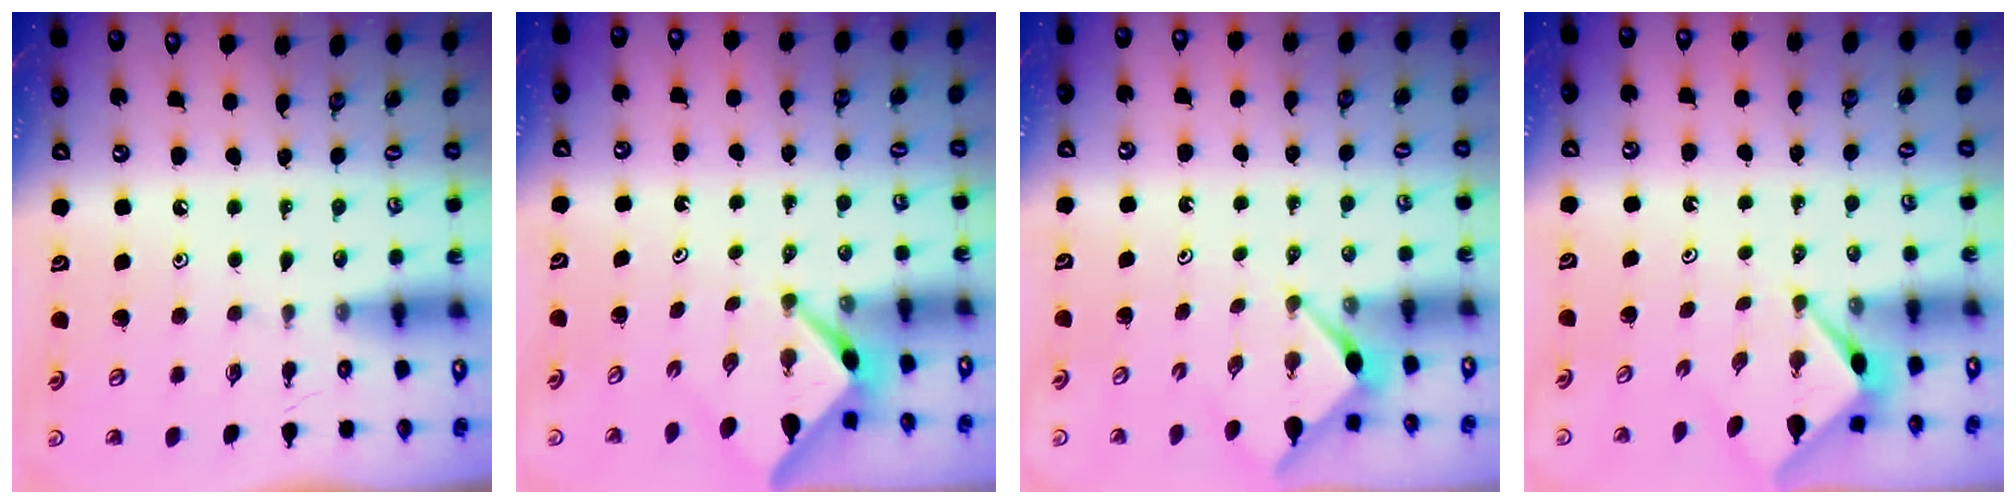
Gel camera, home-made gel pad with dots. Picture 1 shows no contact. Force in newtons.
{"total": 2.4, "press": 2.4, "slide": 0.3}
{"total": 2.8, "press": 2.8, "slide": 0.3}
{"total": 3.2, "press": 3.2, "slide": 0.3}